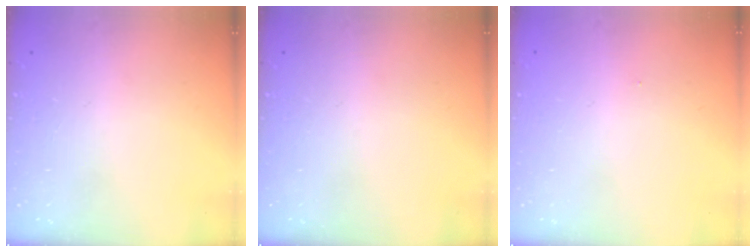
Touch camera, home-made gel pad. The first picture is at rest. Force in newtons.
{"total": 0.0}
{"total": 5.3, "press": 0.3, "slide": 5.2}